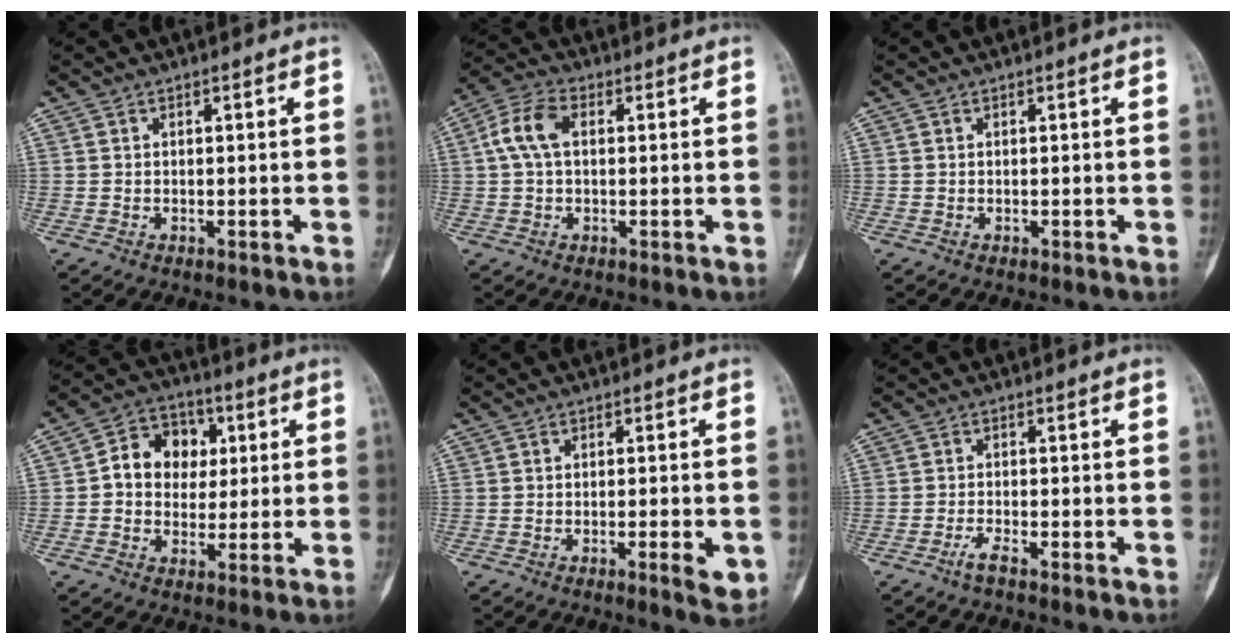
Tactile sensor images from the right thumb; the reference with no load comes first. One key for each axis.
{"total": 6.9, "fx": 1.1, "fy": 4.1, "fz": 5.5, "tx": -0.117, "ty": 0.024, "tz": 0.016}
{"total": 0.0}
{"total": 10.7, "fx": 1.6, "fy": 8.7, "fz": 6.0, "tx": -0.049, "ty": 0.016, "tz": 0.016}
{"total": 4.4, "fx": -1.4, "fy": 1.0, "fz": 4.0, "tx": -0.056, "ty": -0.004, "tz": -0.019}
{"total": 2.0, "fx": -1.5, "fy": 0.0, "fz": 1.3, "tx": -0.036, "ty": 0.002, "tz": -0.033}